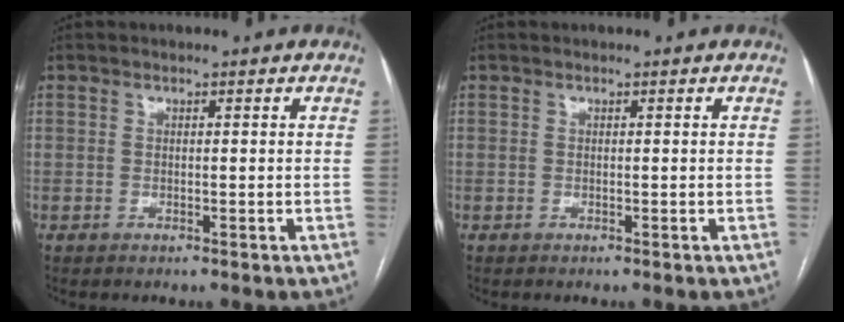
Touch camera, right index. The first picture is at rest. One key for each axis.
{"total": 0.0}